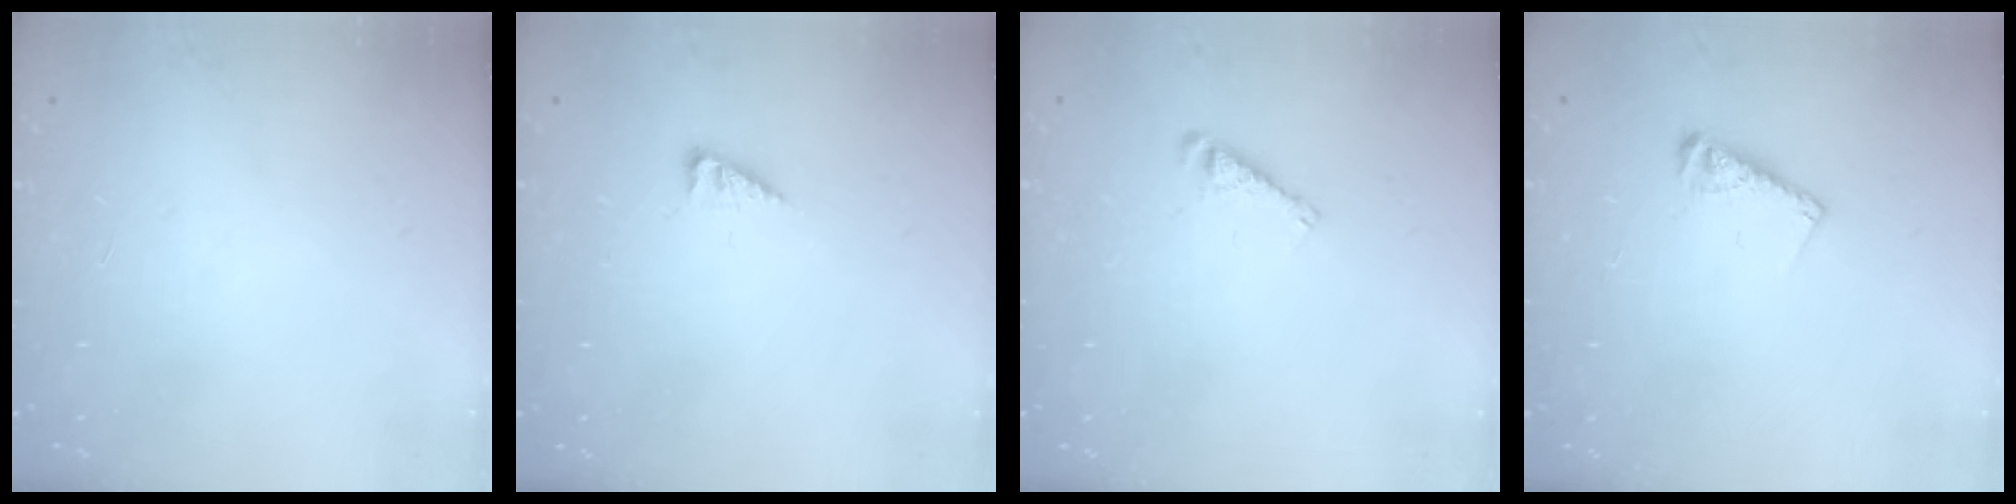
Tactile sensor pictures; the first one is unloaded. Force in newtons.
{"total": 2.7, "press": 2.7, "slide": 0.4}
{"total": 4.3, "press": 4.3, "slide": 0.3}
{"total": 6.1, "press": 6.1, "slide": 0.2}